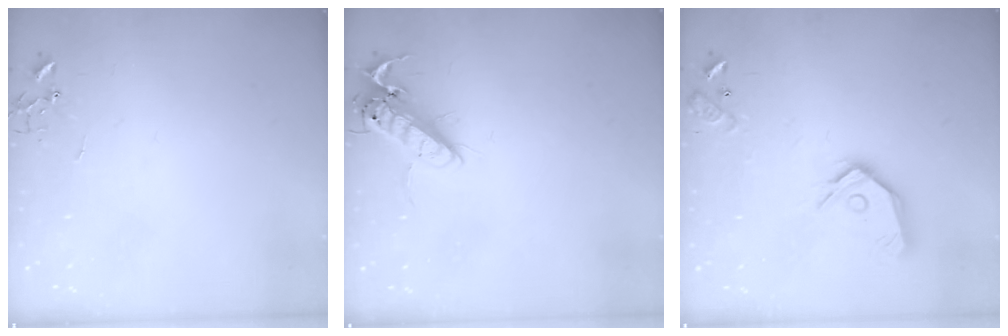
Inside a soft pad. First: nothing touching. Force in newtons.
{"total": 13.8, "press": 13.6, "slide": 2.3}
{"total": 14.7, "press": 14.6, "slide": 2.0}